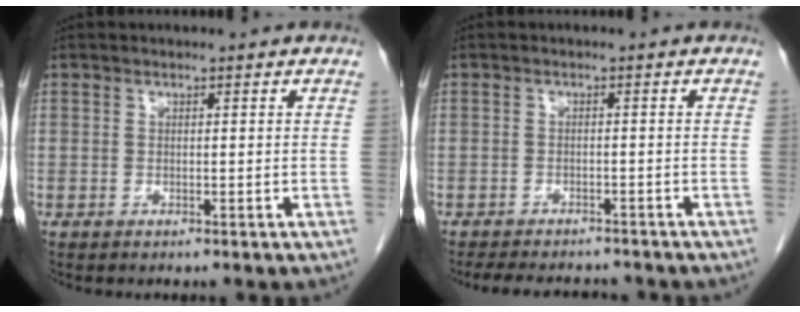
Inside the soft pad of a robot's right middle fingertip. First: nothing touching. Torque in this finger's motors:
{"motor_torque": [0.03, -0.02, 0.01, 0.00]}